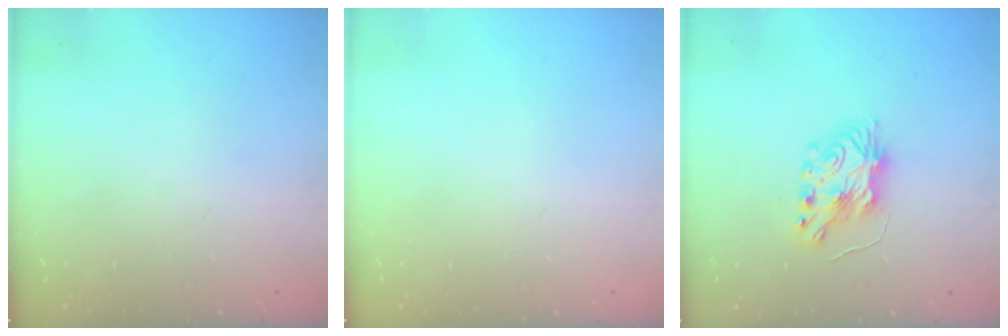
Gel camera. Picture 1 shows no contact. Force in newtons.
{"total": 0.0}
{"total": 7.5, "press": 7.5, "slide": 0.6}